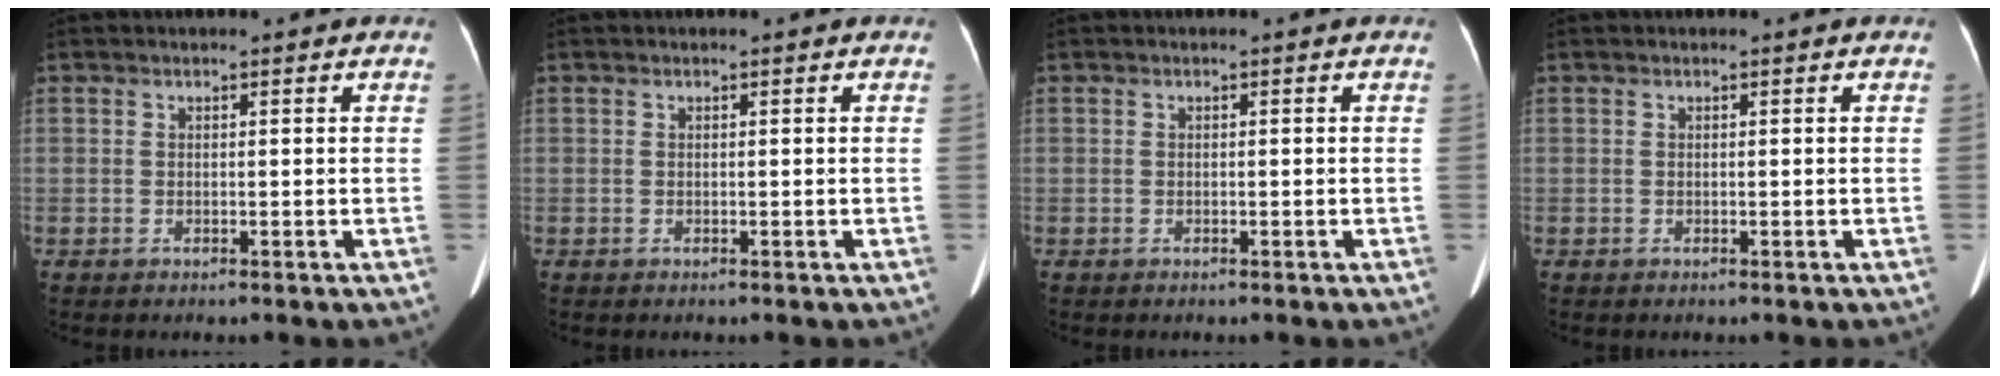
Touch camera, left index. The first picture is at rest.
{"total": 0.0}
{"total": 0.0}
{"total": 0.0}